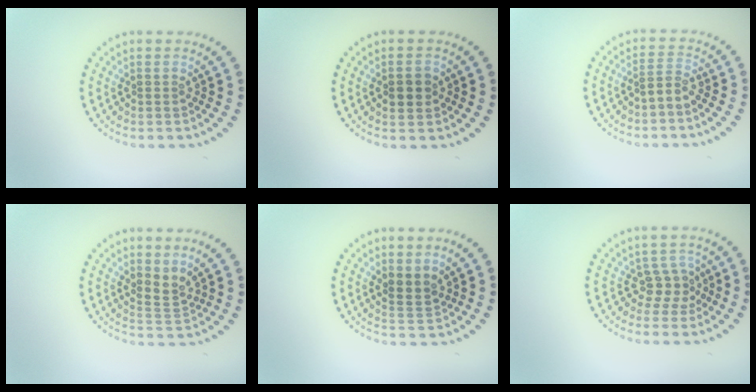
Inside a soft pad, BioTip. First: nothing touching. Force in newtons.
{"total": 2.3, "press": 2.3, "slide": 0.0}
{"total": 1.4, "press": 1.0, "slide": 1.0}
{"total": 2.1, "press": 1.4, "slide": 1.5}
{"total": 2.0, "press": 1.6, "slide": 1.2}
{"total": 2.1, "press": 1.5, "slide": 1.5}